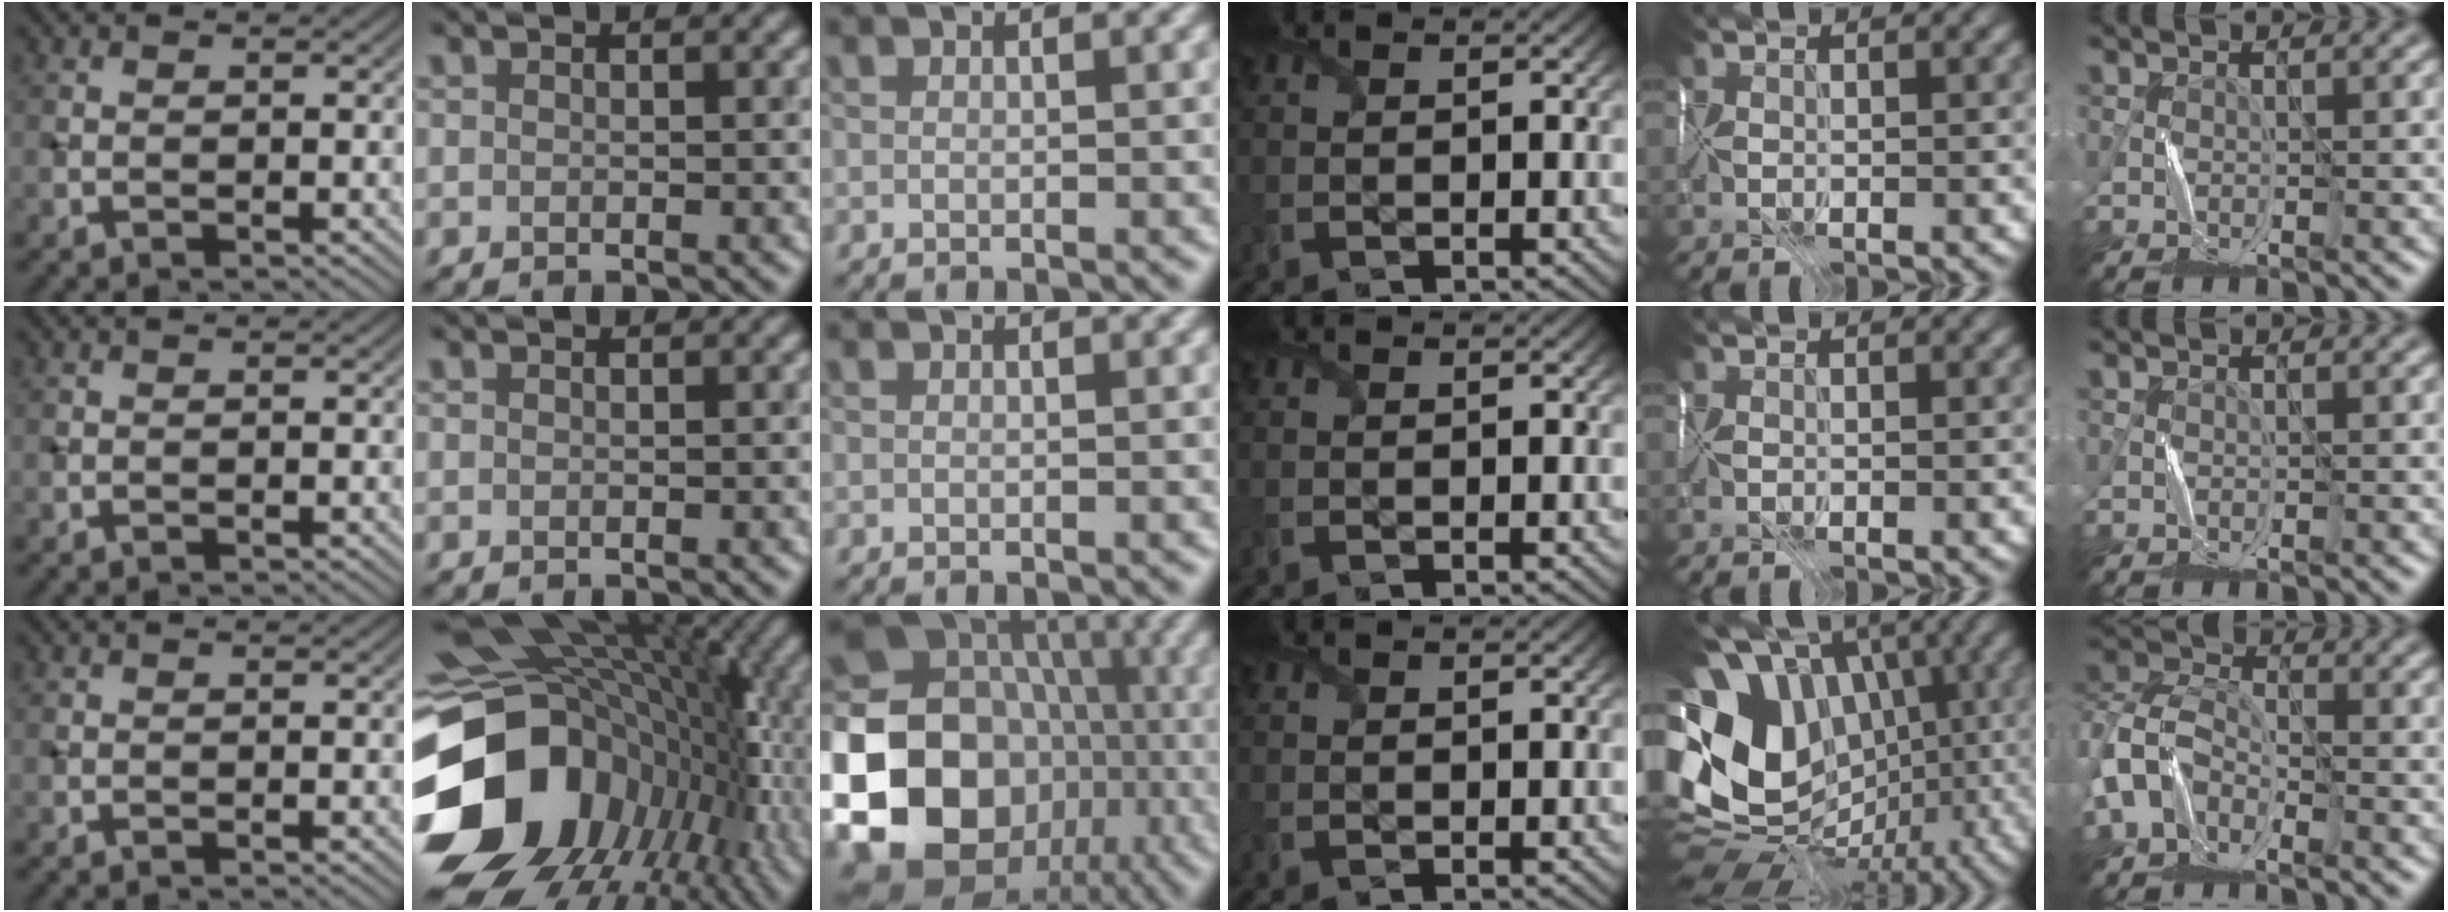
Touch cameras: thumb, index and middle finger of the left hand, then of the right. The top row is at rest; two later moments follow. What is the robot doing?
{"motion": "fold", "object": "map"}